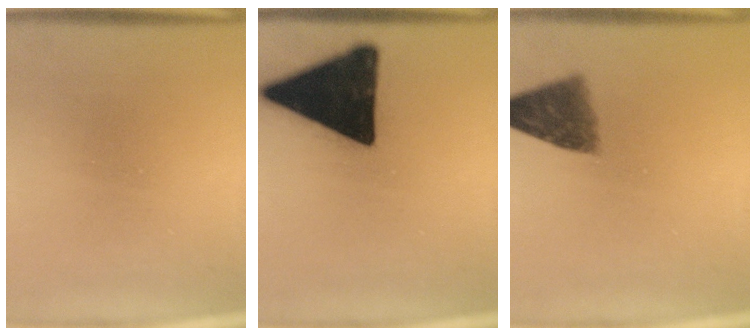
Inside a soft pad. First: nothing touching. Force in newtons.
{"total": 19.9}
{"total": 7.2}